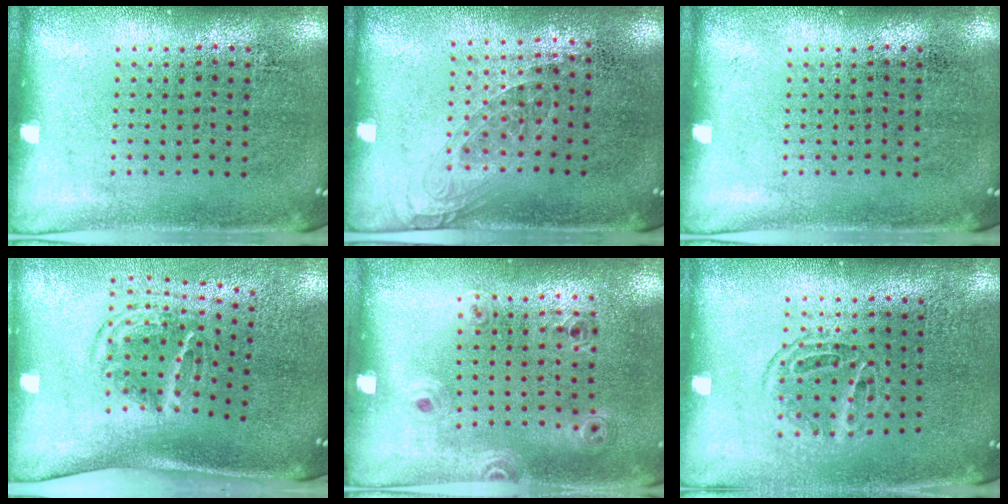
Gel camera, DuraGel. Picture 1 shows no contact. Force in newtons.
{"total": 1.0, "press": 0.9, "slide": 0.6}
{"total": 0.0}
{"total": 1.7, "press": 1.1, "slide": 1.3}
{"total": 1.1, "press": 1.0, "slide": 0.5}
{"total": 1.2, "press": 1.0, "slide": 0.5}